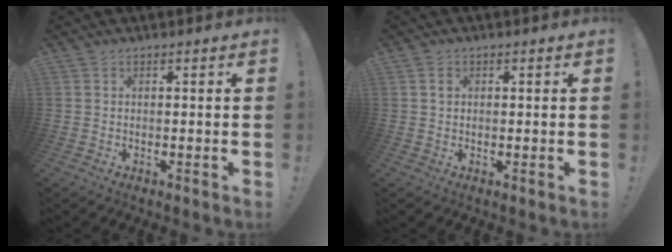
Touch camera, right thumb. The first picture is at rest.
{"total": 1.2, "force": [0.4, 0.9, 0.6], "torque": [0.005, -0.002, 0.003]}